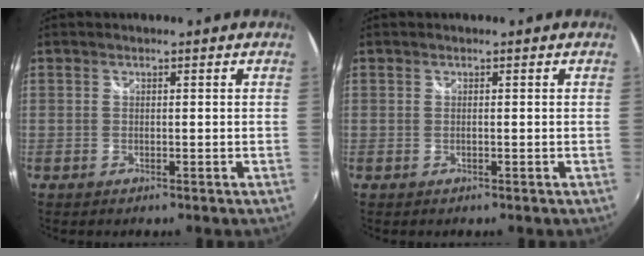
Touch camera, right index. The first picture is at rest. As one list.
[{"total": 0.0}]